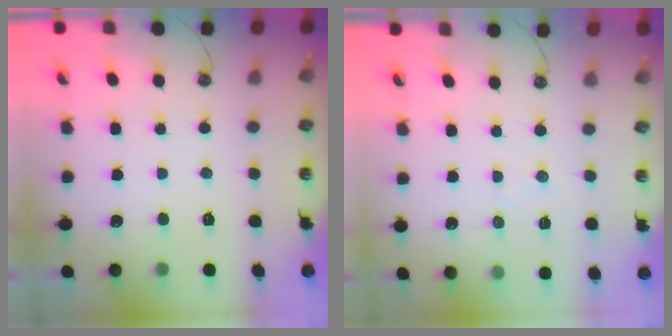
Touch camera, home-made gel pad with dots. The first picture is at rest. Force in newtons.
{"total": 3.2, "press": 3.2, "slide": 0.4}